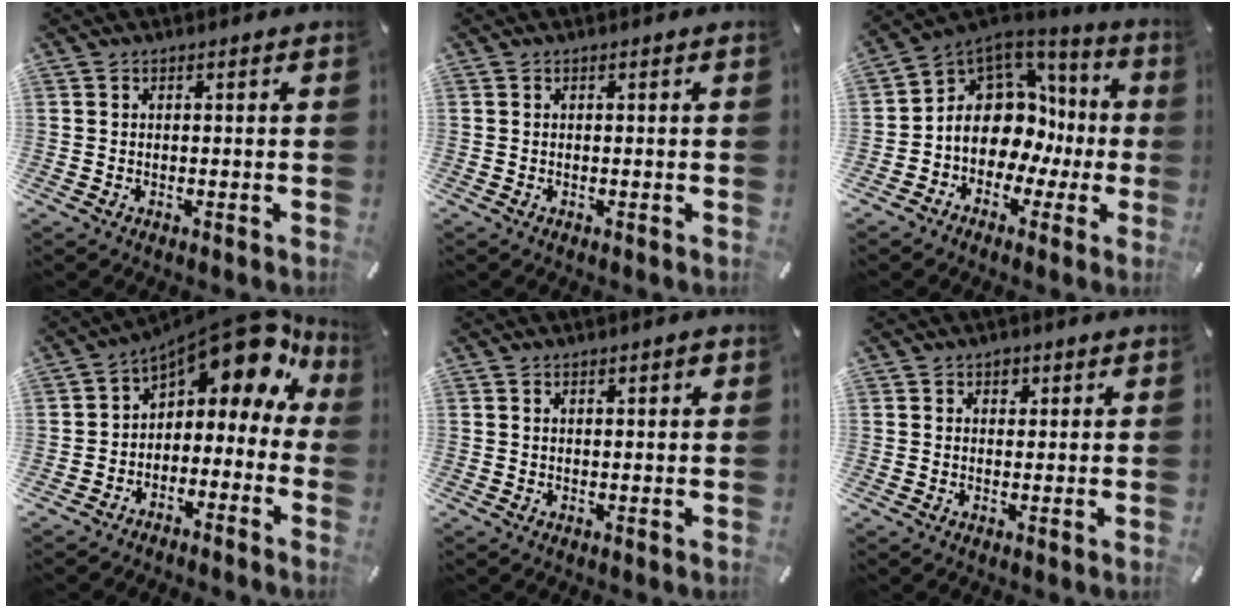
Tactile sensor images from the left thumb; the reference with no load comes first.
{"total": 0.0}
{"total": 11.4, "force": [0.3, 10.0, 5.5], "torque": [-0.104, -0.028, 0.011]}
{"total": 11.6, "force": [7.8, 5.1, 6.9], "torque": [-0.107, -0.070, 0.129]}
{"total": 1.5, "force": [0.9, 0.5, 1.1], "torque": [-0.021, 0.001, 0.015]}
{"total": 1.4, "force": [0.6, 1.2, 0.2], "torque": [0.010, -0.003, 0.005]}